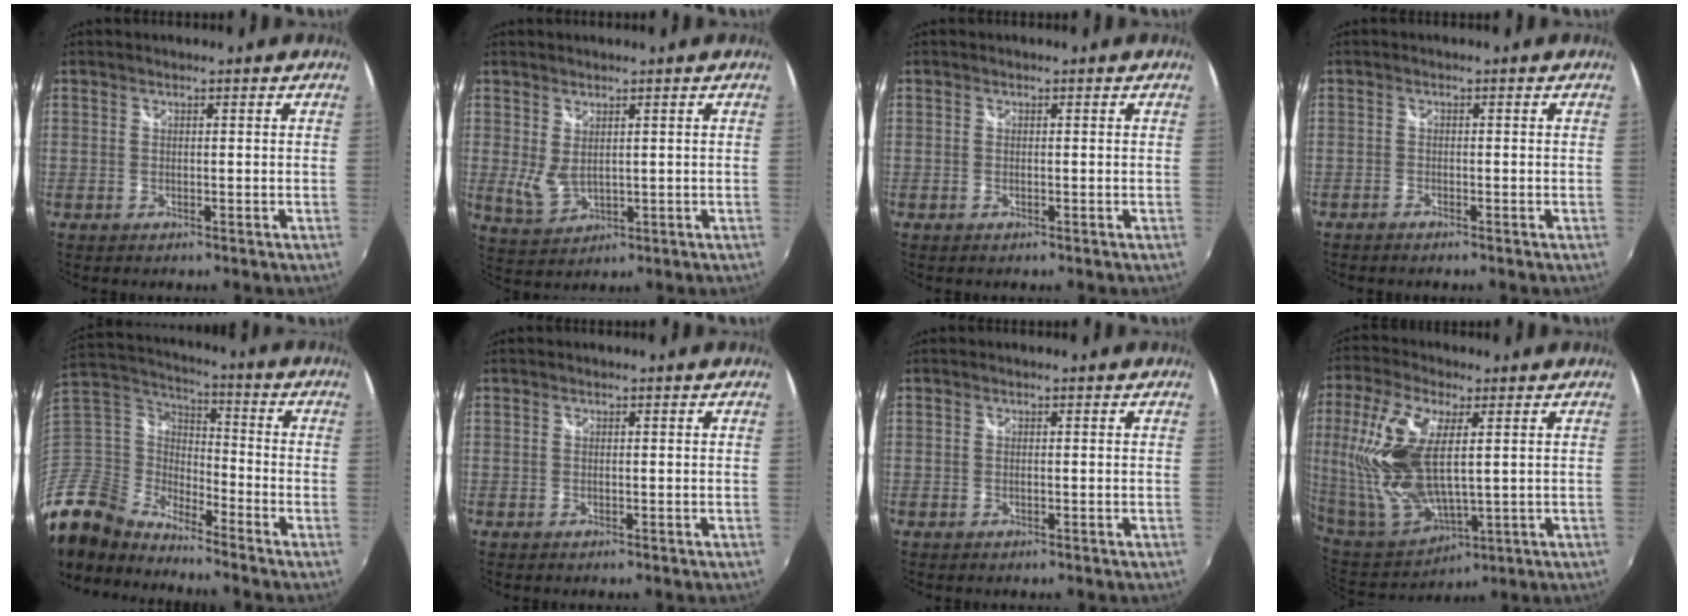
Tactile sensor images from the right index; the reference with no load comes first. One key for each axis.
{"total": 4.3, "fx": 1.2, "fy": 2.3, "fz": 3.4, "tx": -0.060, "ty": -0.010, "tz": 0.030}
{"total": 0.0}
{"total": 1.0, "fx": -1.0, "fy": 0.3, "fz": 0.3, "tx": -0.013, "ty": -0.003, "tz": -0.021}
{"total": 14.1, "fx": -11.4, "fy": 7.4, "fz": 3.9, "tx": -0.123, "ty": 0.018, "tz": -0.246}
{"total": 0.0}
{"total": 0.0}
{"total": 18.7, "fx": 3.5, "fy": 8.4, "fz": 16.4, "tx": -0.344, "ty": -0.001, "tz": 0.084}